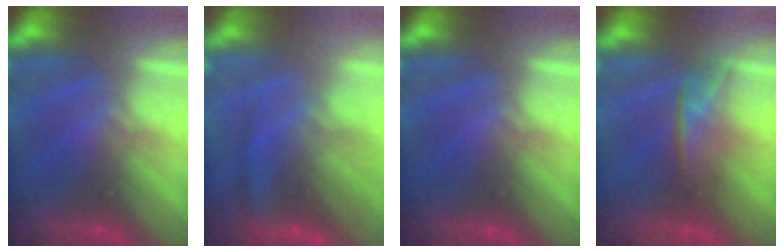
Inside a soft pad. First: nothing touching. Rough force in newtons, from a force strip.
{"total": 7.7}
{"total": 0.0}
{"total": 2.1}